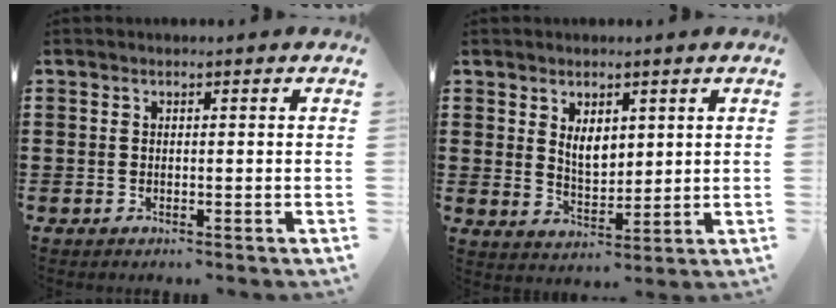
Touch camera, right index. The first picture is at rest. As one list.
[{"total": 3.9, "force": [1.9, 2.2, 2.6], "torque": [-0.050, 0.003, 0.033]}]